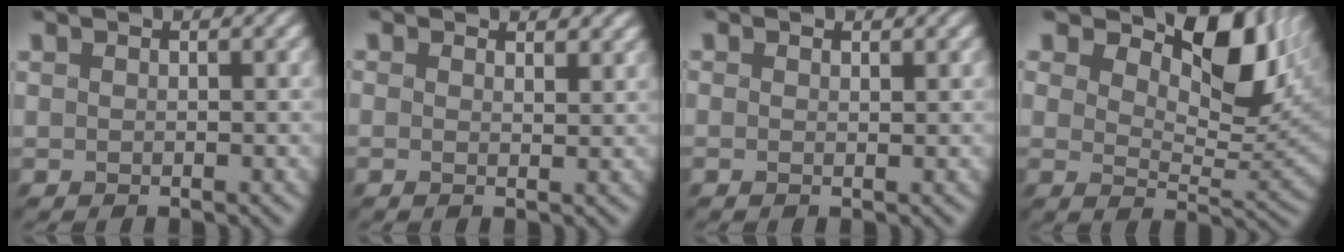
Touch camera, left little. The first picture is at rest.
{"total": 2.1, "force": [1.8, 0.8, 0.8], "torque": [-0.021, -0.002, 0.023]}
{"total": 0.0}
{"total": 10.0, "force": [5.7, 4.9, 6.6], "torque": [-0.104, -0.001, 0.085]}